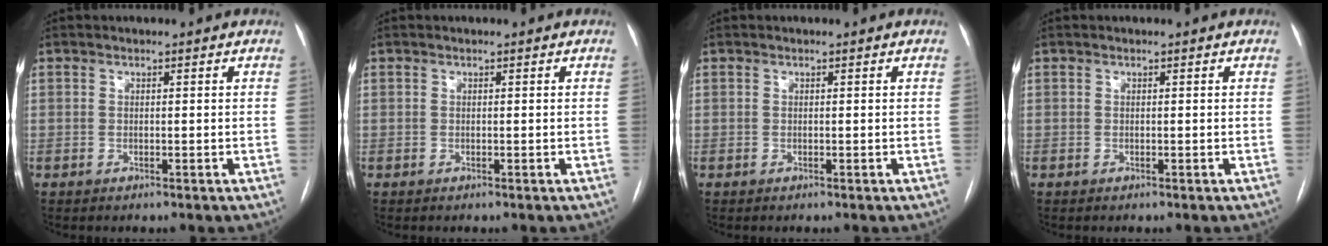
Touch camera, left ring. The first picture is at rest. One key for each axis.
{"total": 0.0}
{"total": 0.0}
{"total": 0.0}